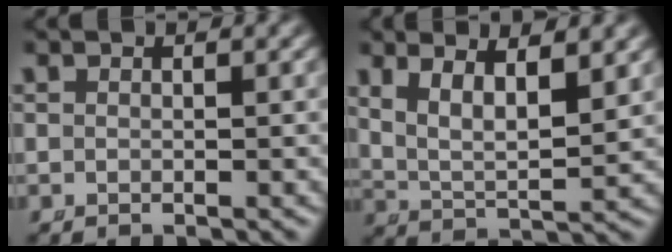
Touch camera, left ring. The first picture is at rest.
{"total": 6.1, "force": [2.2, 3.7, 4.4], "torque": [-0.089, -0.012, 0.040]}